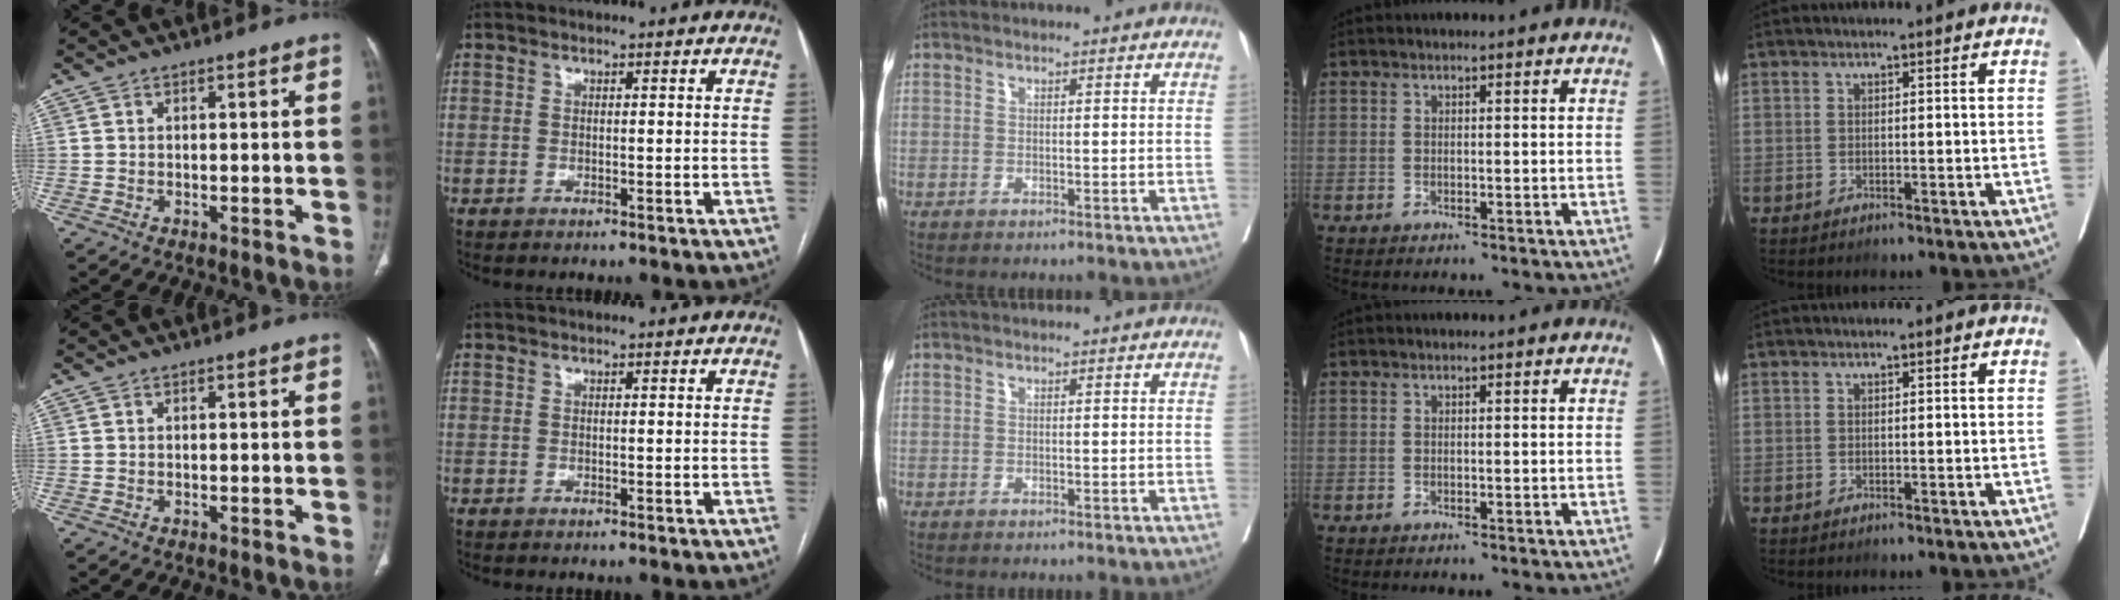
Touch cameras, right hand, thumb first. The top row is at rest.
{}